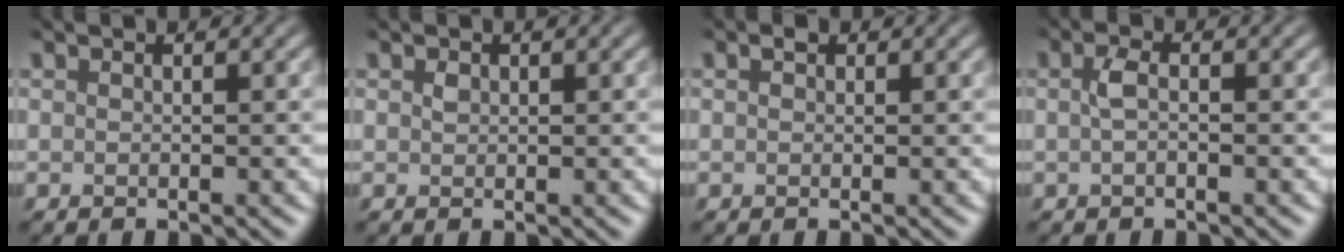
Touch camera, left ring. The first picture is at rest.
{"total": 0.7, "force": [0.3, 0.5, 0.3], "torque": [-0.009, 0.000, 0.005]}
{"total": 0.8, "force": [0.3, 0.6, 0.4], "torque": [-0.008, 0.000, 0.003]}
{"total": 1.3, "force": [-0.1, 0.5, 1.3], "torque": [-0.029, 0.002, -0.003]}